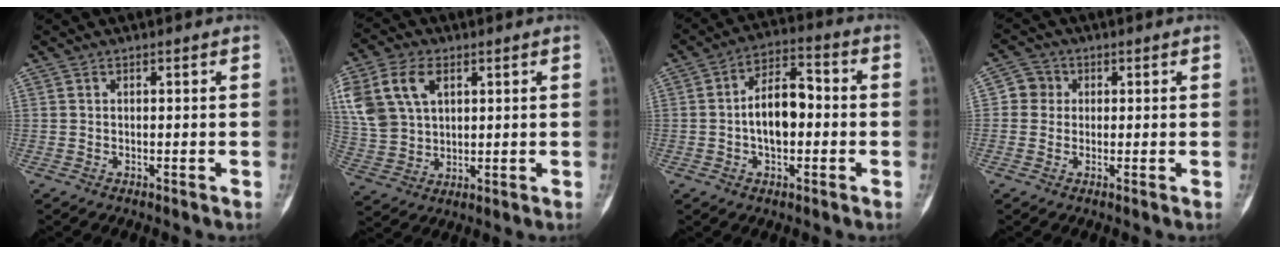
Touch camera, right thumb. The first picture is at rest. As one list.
[{"total": 16.5, "force": [6.3, 11.3, 10.2], "torque": [-0.226, 0.005, 0.126]}, {"total": 10.3, "force": [-0.6, 5.9, 8.5], "torque": [-0.123, 0.031, -0.020]}, {"total": 3.7, "force": [0.6, 3.6, 0.8], "torque": [0.018, 0.005, 0.002]}]